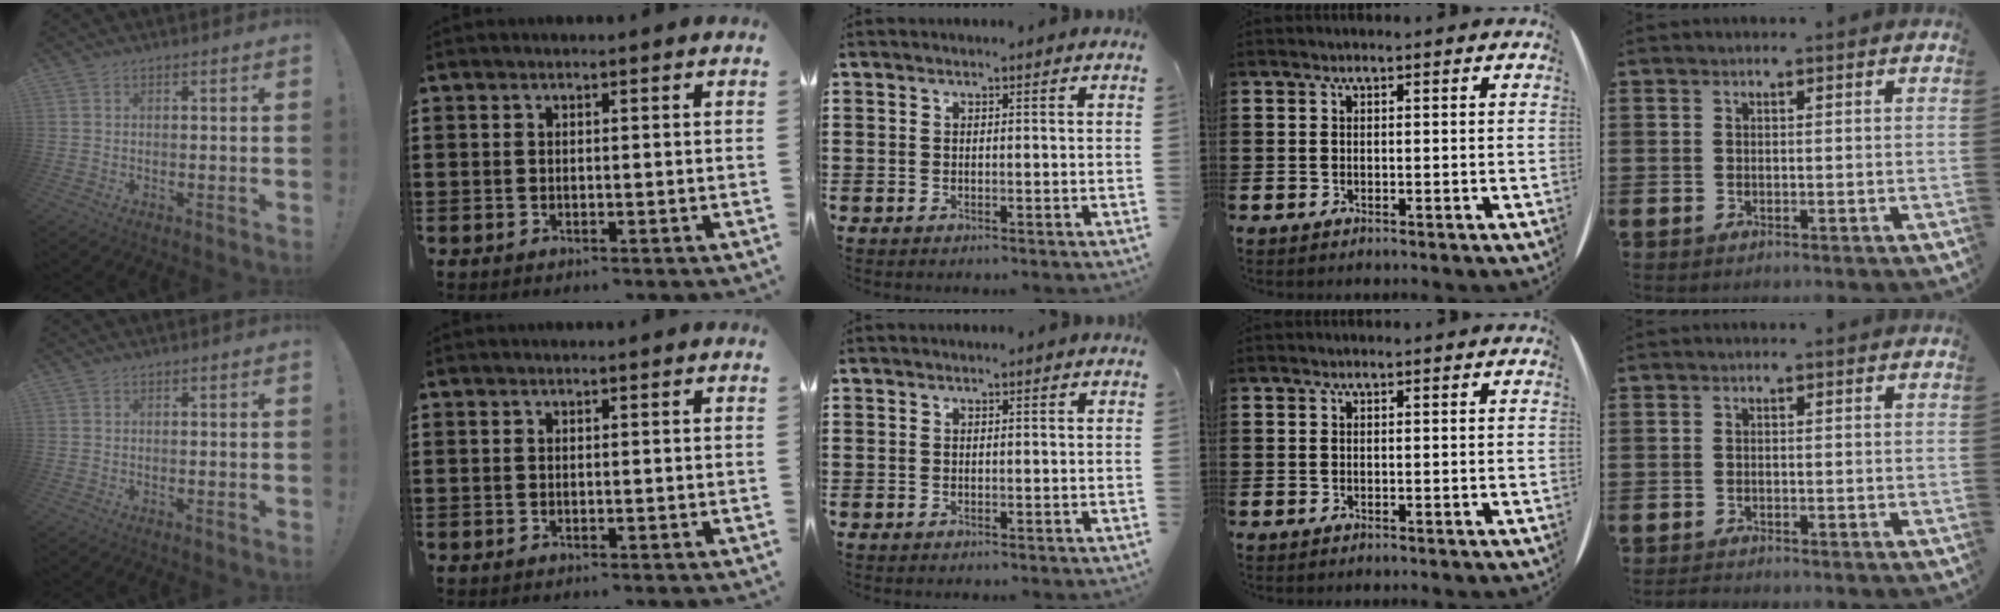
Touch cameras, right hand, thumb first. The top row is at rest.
{"little": {"total": 0.6, "force": [-0.6, 0.1, 0.2], "torque": [-0.005, -0.001, -0.012]}}